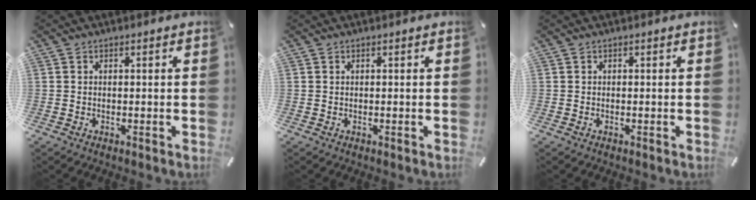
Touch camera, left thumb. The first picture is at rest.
{"total": 0.0}
{"total": 0.0}